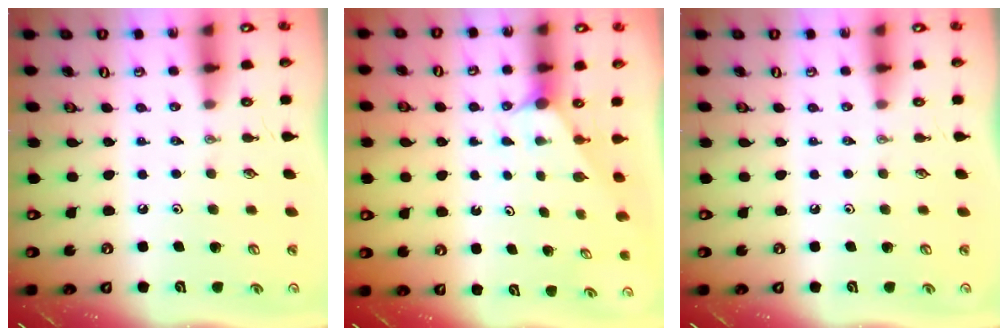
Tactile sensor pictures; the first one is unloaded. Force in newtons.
{"total": 1.5, "press": 1.5, "slide": 0.2}
{"total": 0.0}